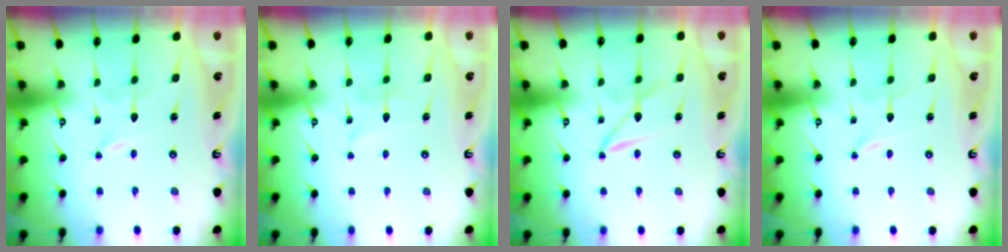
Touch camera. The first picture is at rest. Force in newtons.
{"total": 2.7, "press": 2.7, "slide": 0.3}
{"total": 2.5, "press": 2.5, "slide": 0.3}
{"total": 0.0}